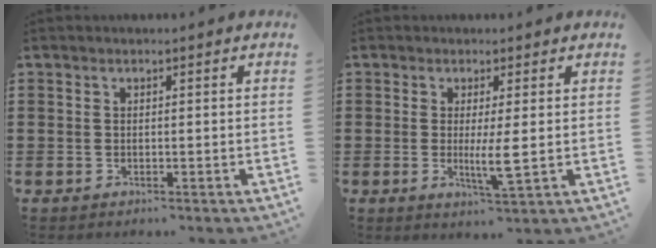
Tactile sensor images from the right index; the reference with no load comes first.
{"total": 4.5, "force": [-0.2, 0.2, 4.5], "torque": [-0.071, -0.012, -0.006]}